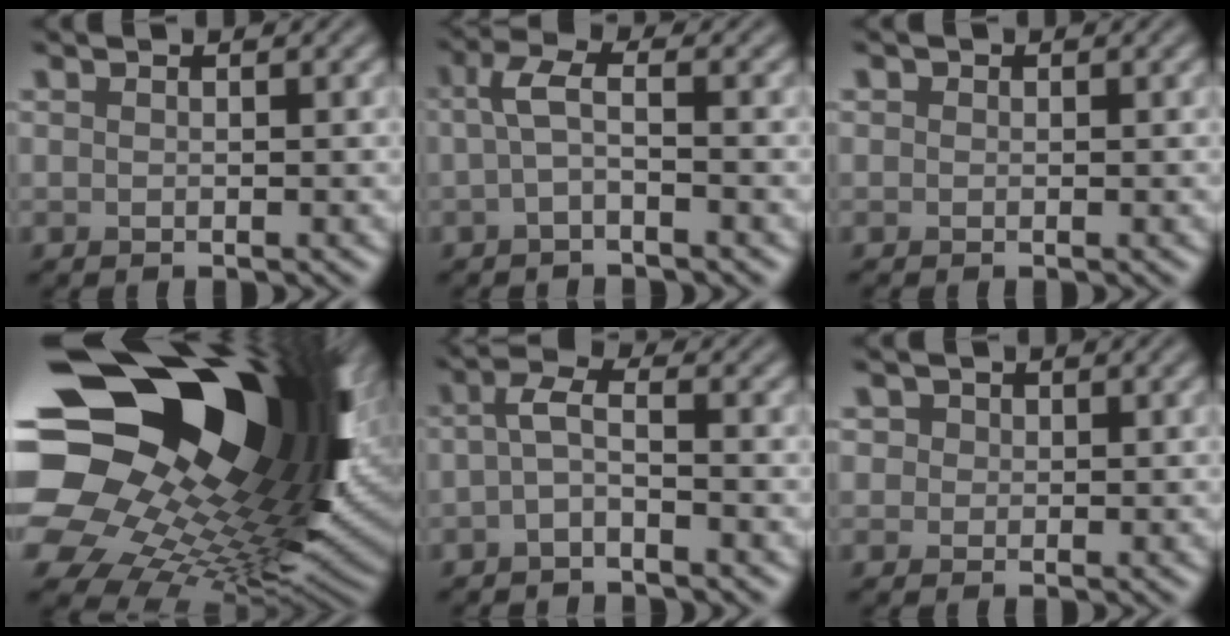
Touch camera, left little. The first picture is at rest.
{"total": 2.2, "force": [-0.5, 0.6, 2.0], "torque": [-0.050, 0.008, -0.018]}
{"total": 0.8, "force": [0.1, 0.7, 0.2], "torque": [-0.002, -0.001, -0.003]}
{"total": 20.5, "force": [4.9, 12.8, 15.2], "torque": [-0.289, -0.017, 0.111]}
{"total": 2.1, "force": [-0.9, 0.6, 1.8], "torque": [-0.040, 0.009, -0.028]}
{"total": 3.0, "force": [1.4, 2.3, 1.3], "torque": [-0.037, 0.003, 0.018]}